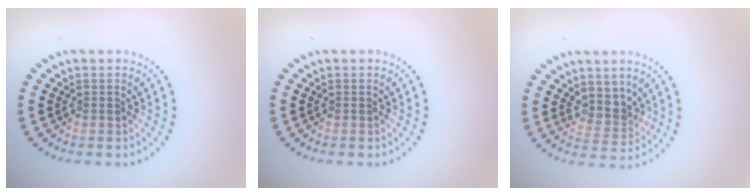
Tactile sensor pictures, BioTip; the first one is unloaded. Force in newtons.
{"total": 0.0}
{"total": 2.5, "press": 2.0, "slide": 1.5}